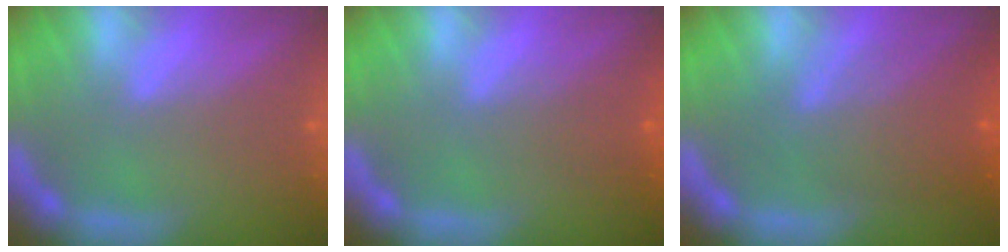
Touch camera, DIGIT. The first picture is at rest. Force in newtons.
{"total": 2.5}
{"total": 6.6}